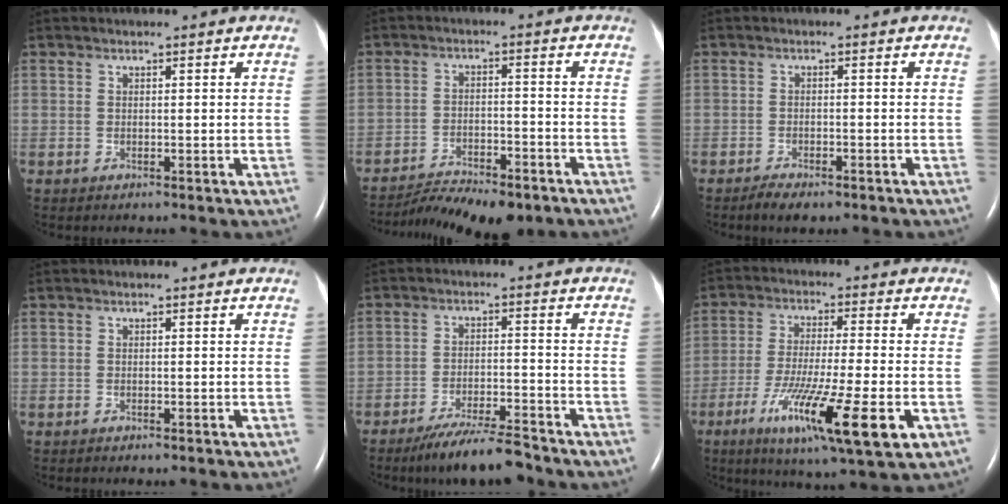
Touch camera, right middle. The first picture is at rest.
{"total": 11.3, "force": [-9.5, 2.8, 5.4], "torque": [-0.082, -0.005, -0.143]}
{"total": 3.4, "force": [-2.6, 1.1, 1.9], "torque": [-0.036, -0.006, -0.037]}
{"total": 0.6, "force": [-0.5, 0.1, 0.3], "torque": [-0.009, -0.002, -0.006]}
{"total": 8.7, "force": [-7.5, 0.6, 4.3], "torque": [-0.070, -0.017, -0.128]}
{"total": 15.3, "force": [-6.3, 1.0, 13.9], "torque": [-0.237, -0.037, -0.100]}